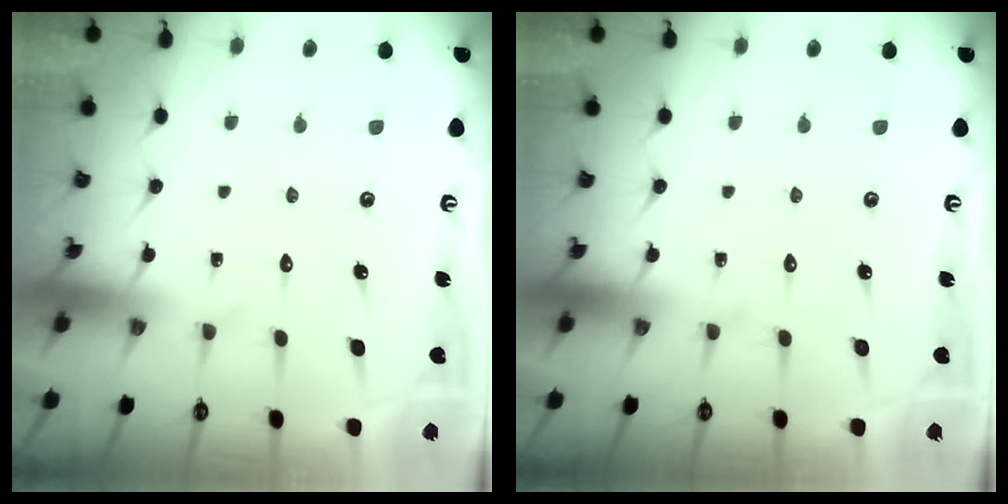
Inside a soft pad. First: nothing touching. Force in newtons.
{"total": 0.0}